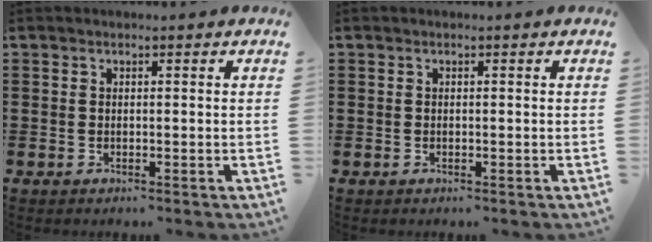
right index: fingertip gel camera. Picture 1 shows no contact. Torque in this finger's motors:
{"motor_torque": [-0.79, 1.35, -0.02, -0.01]}